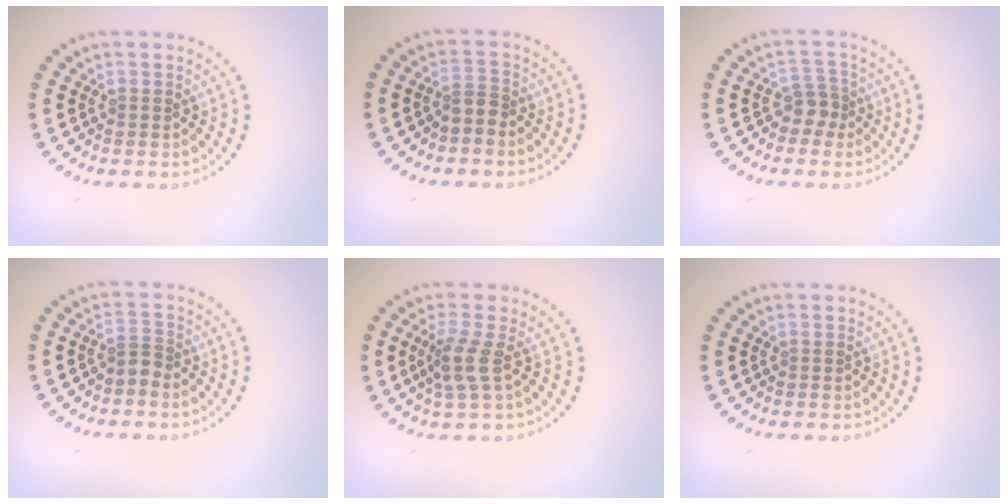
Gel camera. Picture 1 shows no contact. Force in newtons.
{"total": 1.5, "press": 1.2, "slide": 1.0}
{"total": 2.0, "press": 1.6, "slide": 1.1}
{"total": 1.4, "press": 0.9, "slide": 1.0}
{"total": 2.6, "press": 2.0, "slide": 1.7}
{"total": 0.0}